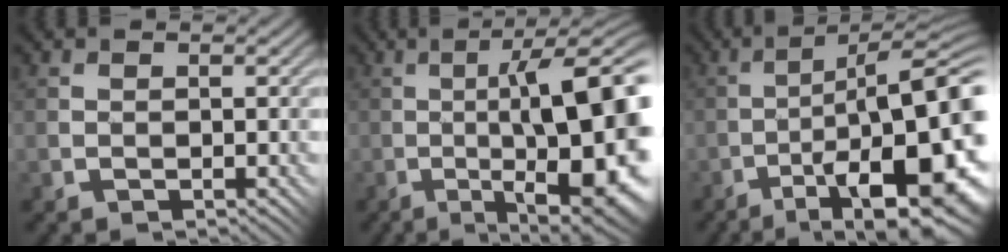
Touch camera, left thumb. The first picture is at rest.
{"total": 17.0, "force": [-2.0, 4.0, 16.4], "torque": [-0.210, 0.004, -0.025]}
{"total": 16.3, "force": [-6.5, 3.5, 14.5], "torque": [-0.199, 0.007, -0.094]}